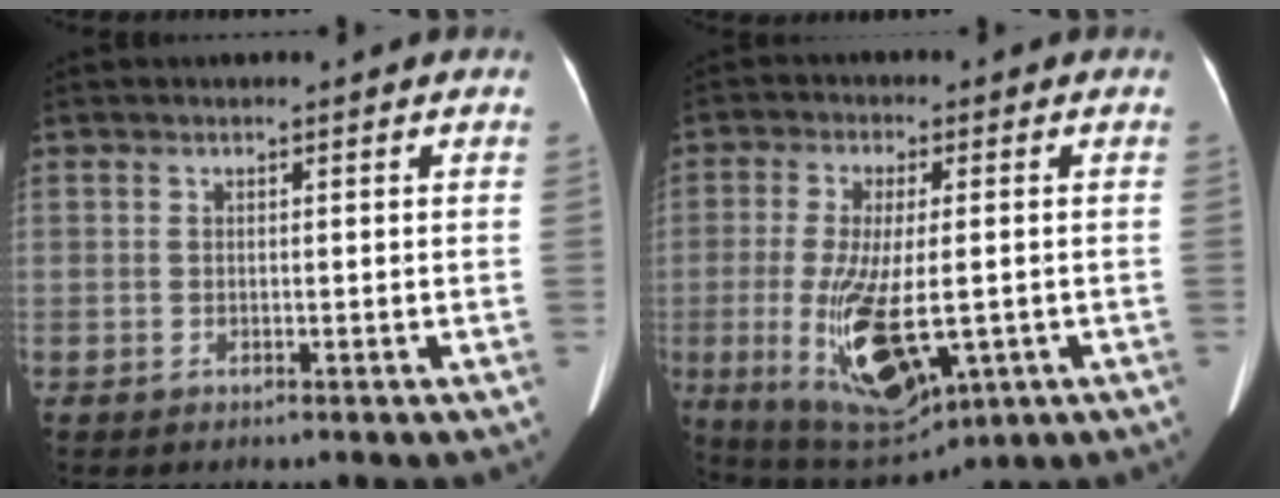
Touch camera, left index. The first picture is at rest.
{"total": 13.9, "force": [-3.3, 4.7, 12.7], "torque": [-0.246, -0.030, -0.038]}